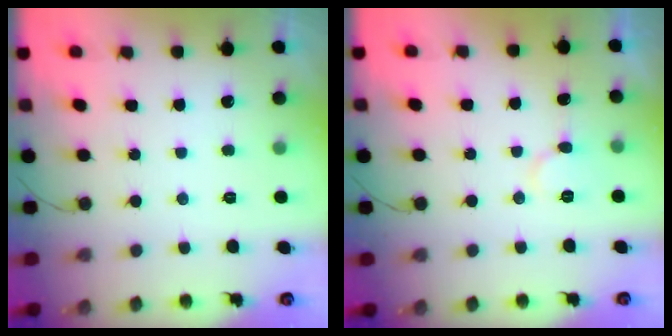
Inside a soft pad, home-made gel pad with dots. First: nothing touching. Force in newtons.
{"total": 5.1, "press": 5.1, "slide": 0.3}